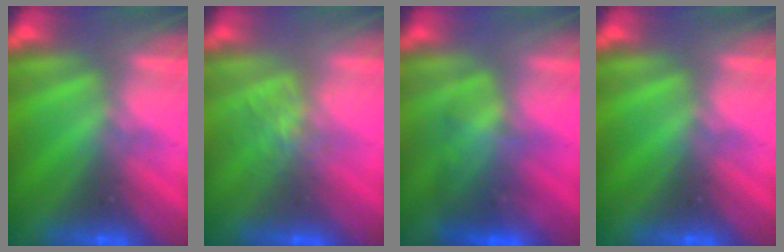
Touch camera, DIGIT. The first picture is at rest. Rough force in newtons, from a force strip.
{"total": 1.4}
{"total": 3.6}
{"total": 0.0}